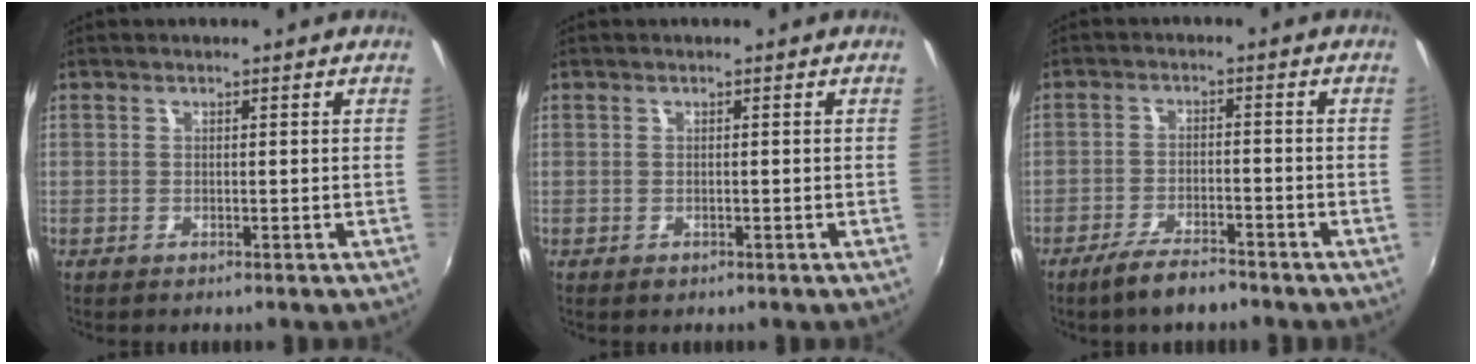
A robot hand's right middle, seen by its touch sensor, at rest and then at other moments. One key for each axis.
{"total": 0.6, "fx": -0.4, "fy": 0.5, "fz": 0.2, "tx": -0.003, "ty": -0.004, "tz": -0.008}
{"total": 6.3, "fx": -5.1, "fy": 1.4, "fz": 3.4, "tx": -0.082, "ty": -0.005, "tz": -0.089}